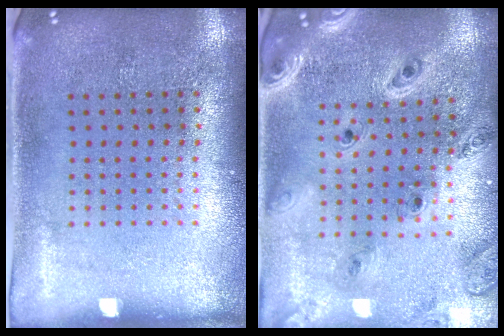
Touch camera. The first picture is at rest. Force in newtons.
{"total": 1.8, "press": 1.7, "slide": 0.4}